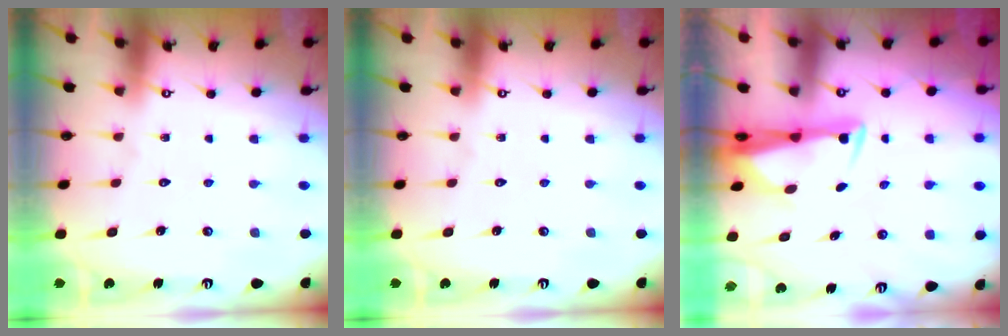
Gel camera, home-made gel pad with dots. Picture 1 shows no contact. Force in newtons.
{"total": 0.0}
{"total": 2.8, "press": 2.7, "slide": 0.9}